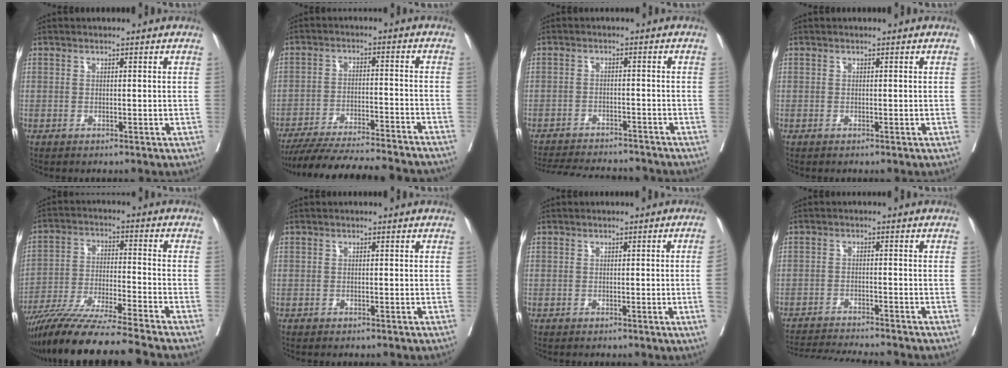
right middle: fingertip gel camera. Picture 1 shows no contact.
{"total": 22.3, "force": [-20.3, 1.6, 9.1], "torque": [-0.132, -0.033, -0.288]}
{"total": 14.0, "force": [-13.1, 2.4, 4.2], "torque": [-0.089, -0.006, -0.180]}
{"total": 0.0}
{"total": 15.3, "force": [-13.3, -1.6, 7.4], "torque": [-0.131, -0.033, -0.231]}
{"total": 0.6, "force": [-0.5, 0.2, 0.2], "torque": [-0.011, -0.002, -0.010]}
{"total": 2.5, "force": [-0.4, -1.0, 2.3], "torque": [-0.027, -0.004, -0.003]}
{"total": 10.9, "force": [-10.3, -0.1, 3.4], "torque": [-0.051, -0.013, -0.154]}